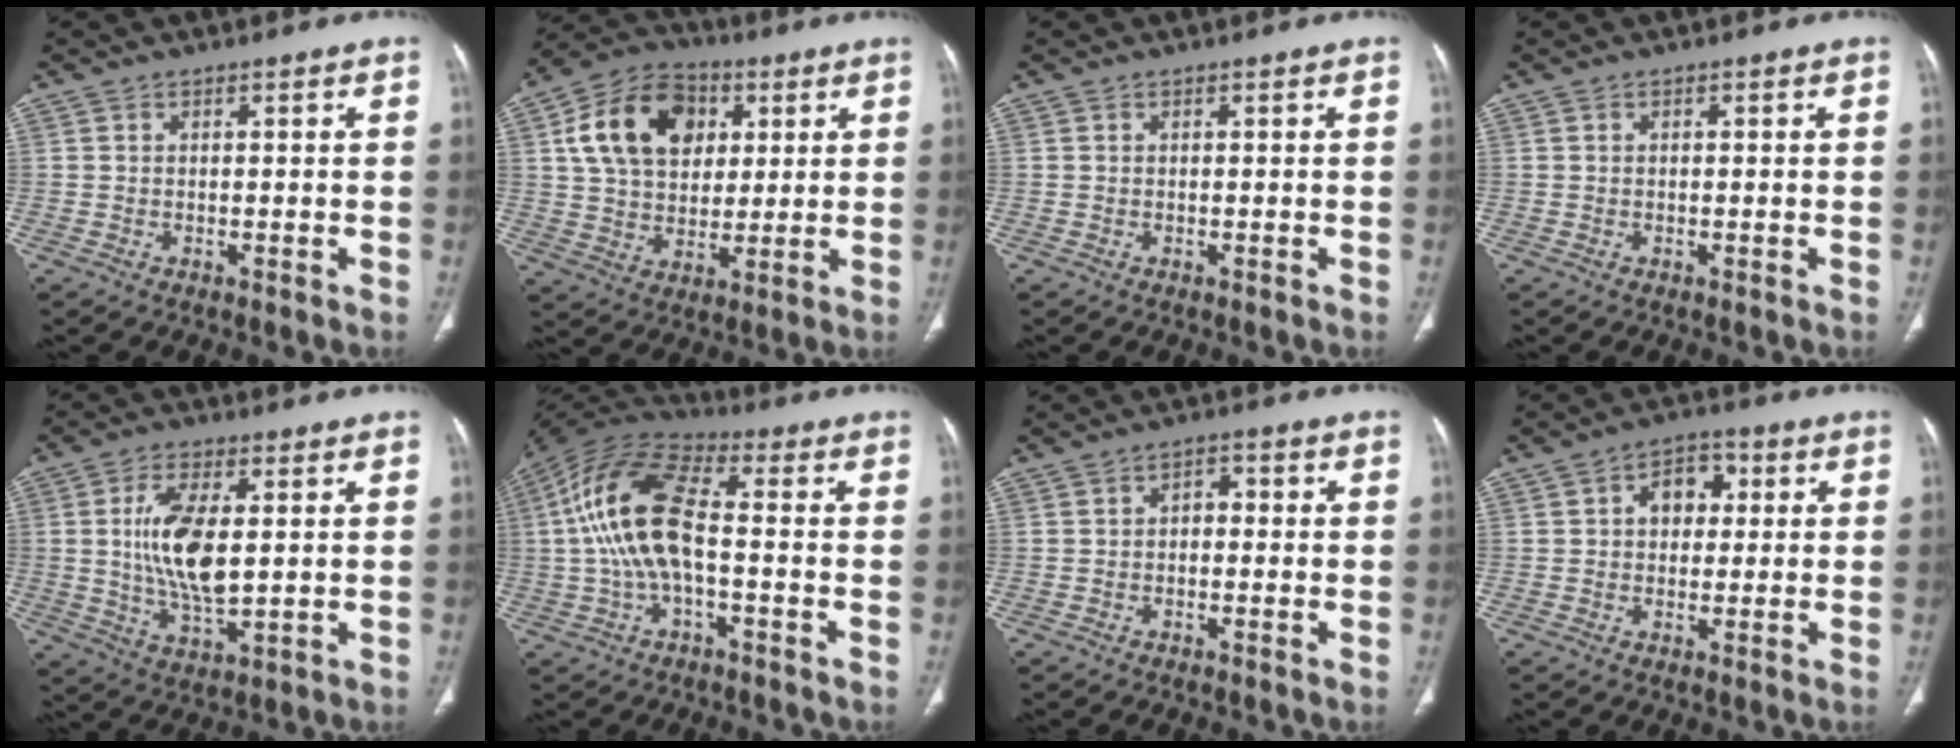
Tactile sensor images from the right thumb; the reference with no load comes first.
{"total": 16.7, "force": [5.0, 12.1, 10.5], "torque": [-0.162, 0.003, 0.084]}
{"total": 0.0}
{"total": 0.0}
{"total": 12.2, "force": [1.3, 5.5, 10.8], "torque": [-0.202, -0.014, 0.028]}
{"total": 15.6, "force": [-0.6, 6.9, 14.0], "torque": [-0.290, 0.038, -0.019]}
{"total": 2.7, "force": [-0.2, 1.9, 1.9], "torque": [-0.012, 0.014, -0.012]}
{"total": 6.4, "force": [1.1, 4.7, 4.2], "torque": [-0.035, 0.013, 0.011]}